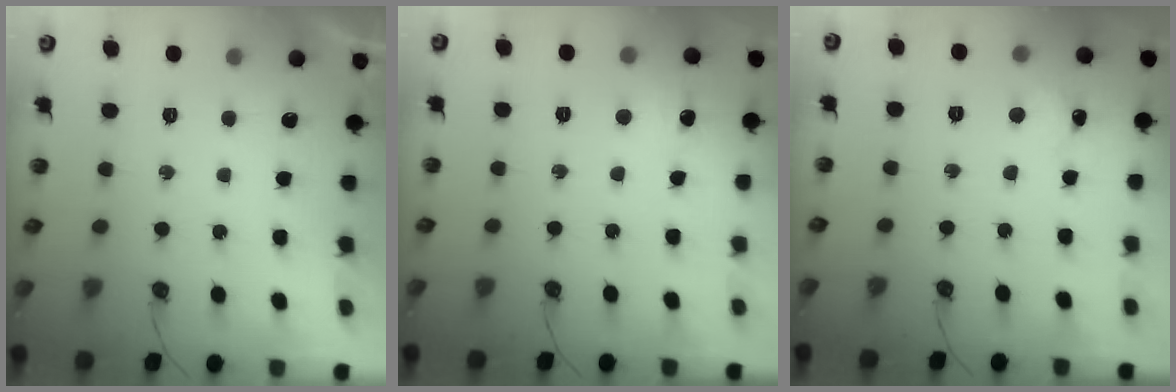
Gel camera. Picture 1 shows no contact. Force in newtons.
{"total": 5.1, "press": 5.0, "slide": 0.7}
{"total": 2.2, "press": 2.2, "slide": 0.3}